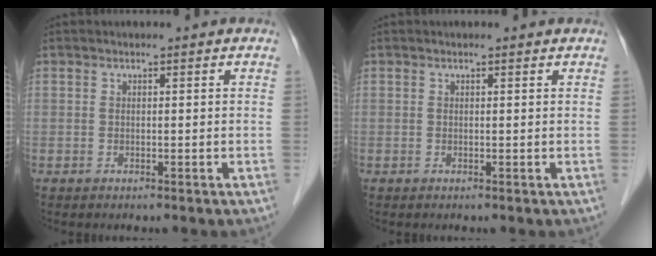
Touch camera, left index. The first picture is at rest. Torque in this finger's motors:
{"motor_torque": [0.04, 0.02, -0.06, -0.01]}